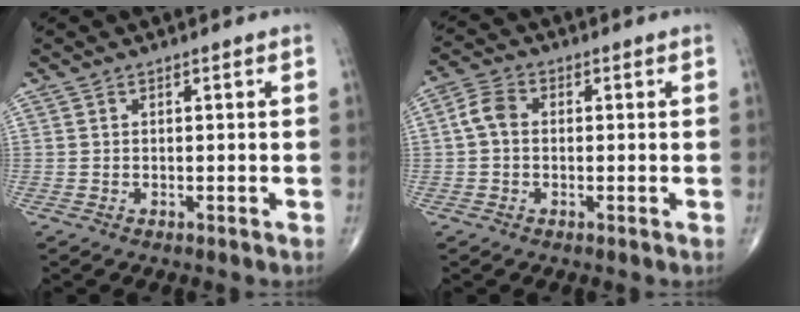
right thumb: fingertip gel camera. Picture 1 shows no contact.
{"total": 4.5, "force": [0.0, 3.3, 3.0], "torque": [-0.056, 0.014, -0.008]}